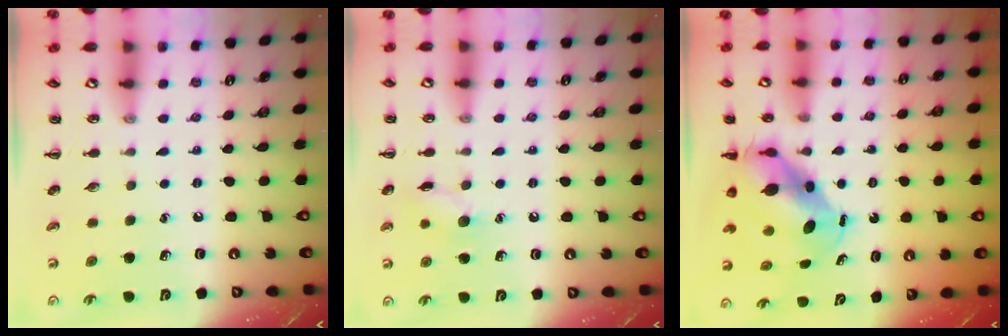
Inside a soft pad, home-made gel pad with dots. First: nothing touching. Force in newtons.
{"total": 7.4, "press": 7.3, "slide": 0.8}
{"total": 7.8, "press": 7.6, "slide": 2.1}